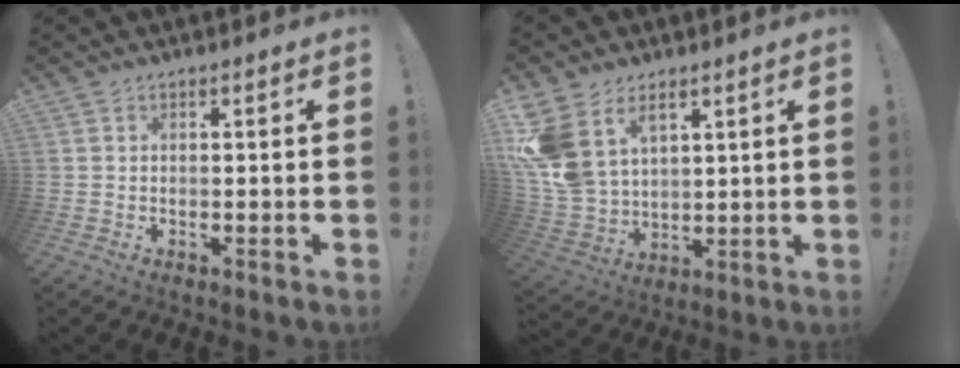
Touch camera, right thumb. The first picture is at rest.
{"total": 13.5, "force": [6.5, 9.4, 7.2], "torque": [-0.159, -0.039, 0.128]}